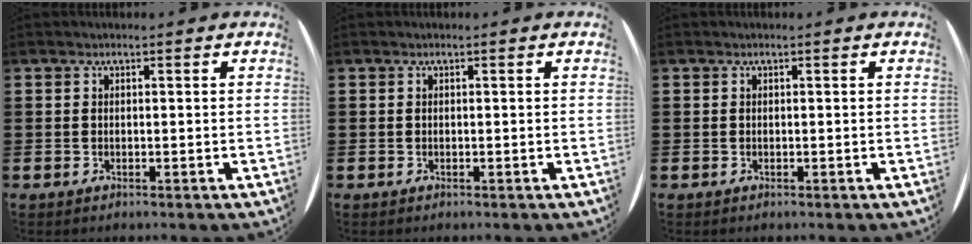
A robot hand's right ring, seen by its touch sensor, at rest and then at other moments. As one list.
[{"total": 0.0}, {"total": 0.0}]